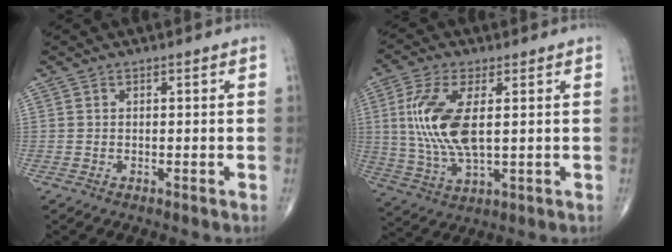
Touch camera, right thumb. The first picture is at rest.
{"total": 12.7, "force": [1.9, 5.2, 11.5], "torque": [-0.257, -0.010, 0.044]}